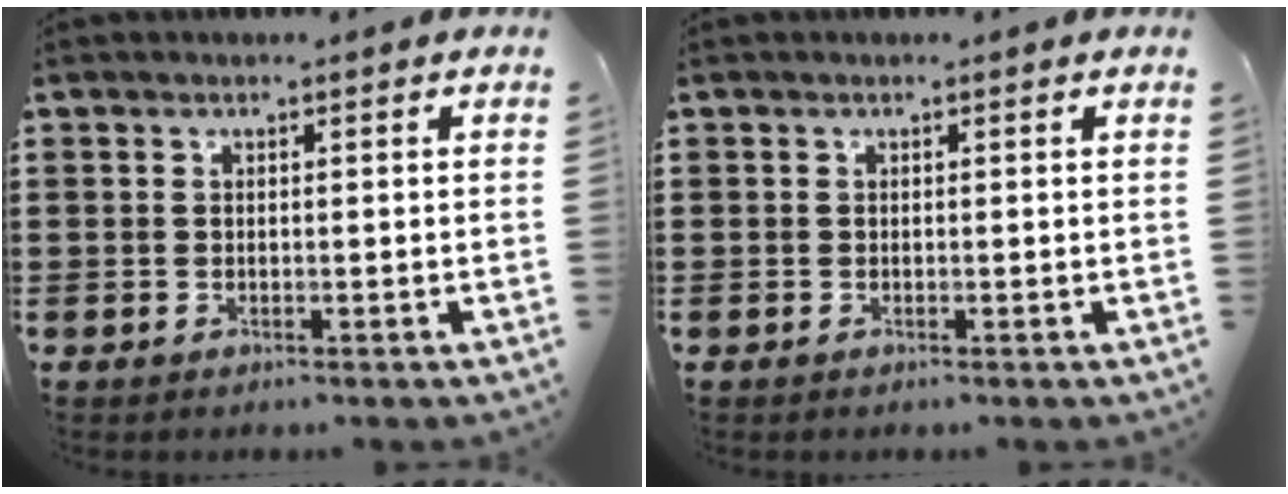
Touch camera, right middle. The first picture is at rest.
{"total": 0.0}